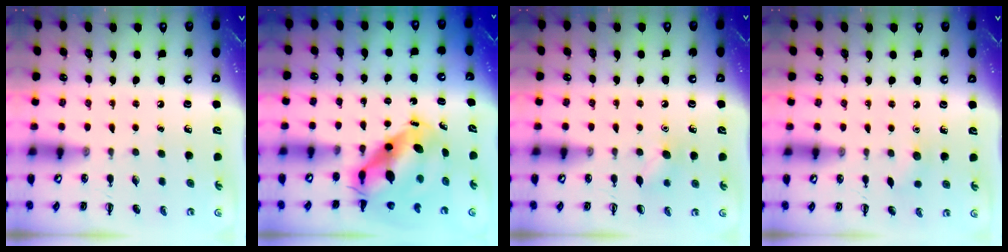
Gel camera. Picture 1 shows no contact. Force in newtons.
{"total": 8.8, "press": 8.5, "slide": 2.2}
{"total": 5.6, "press": 5.3, "slide": 1.6}
{"total": 5.3, "press": 5.1, "slide": 1.5}